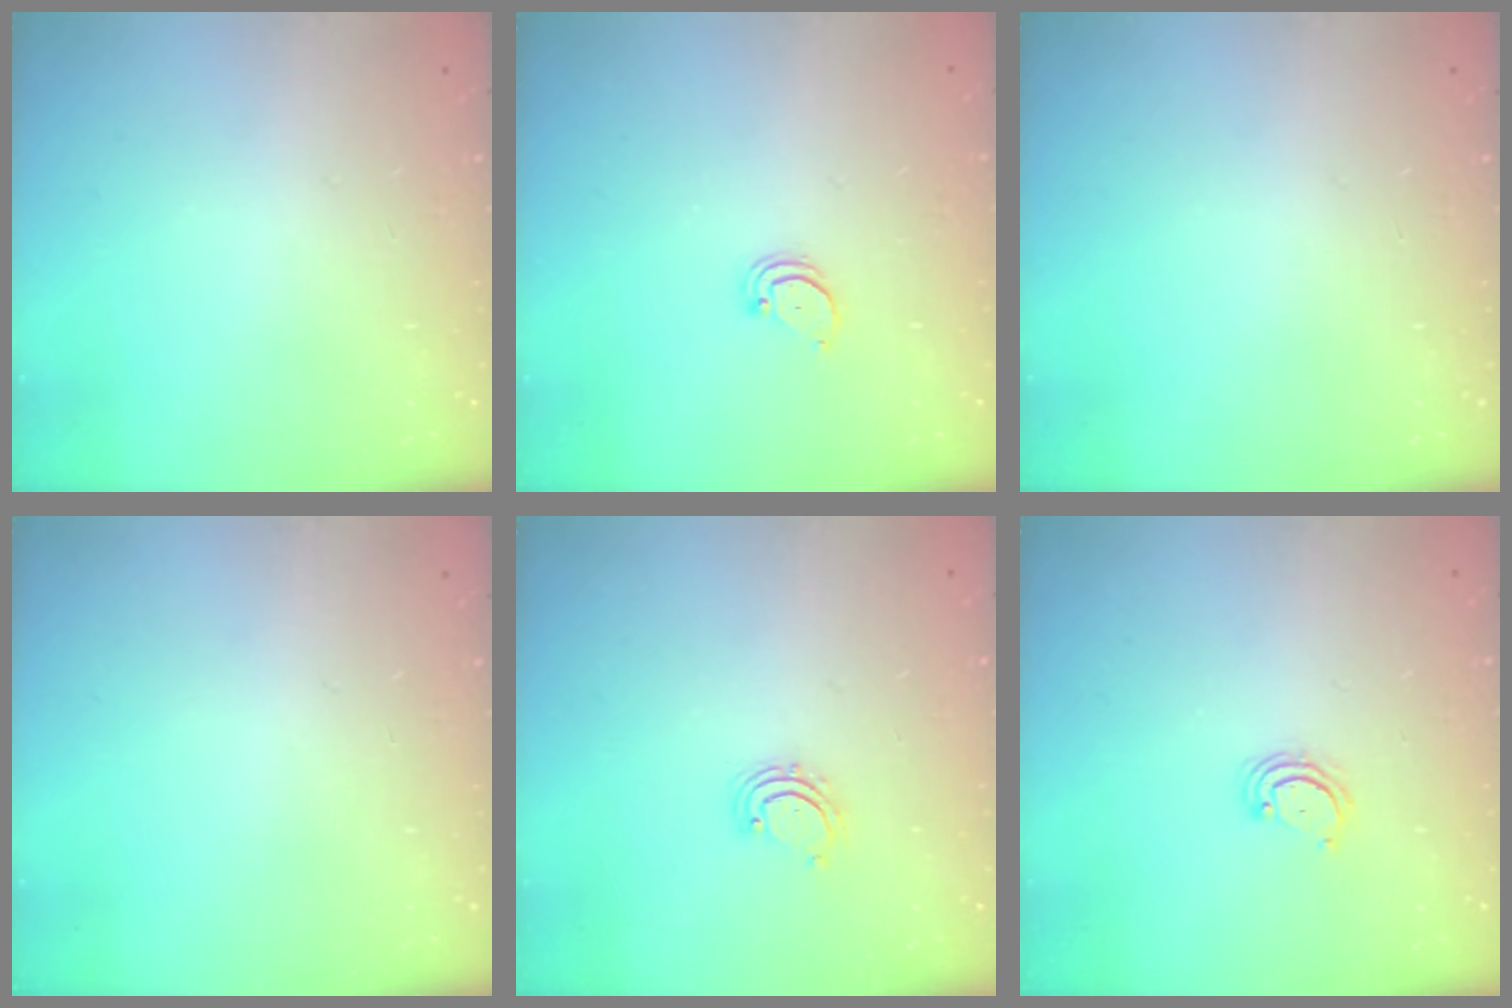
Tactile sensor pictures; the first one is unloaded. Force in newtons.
{"total": 2.0, "press": 2.0, "slide": 0.2}
{"total": 0.0}
{"total": 0.0}
{"total": 2.9, "press": 2.9, "slide": 0.4}
{"total": 2.9, "press": 2.9, "slide": 0.3}